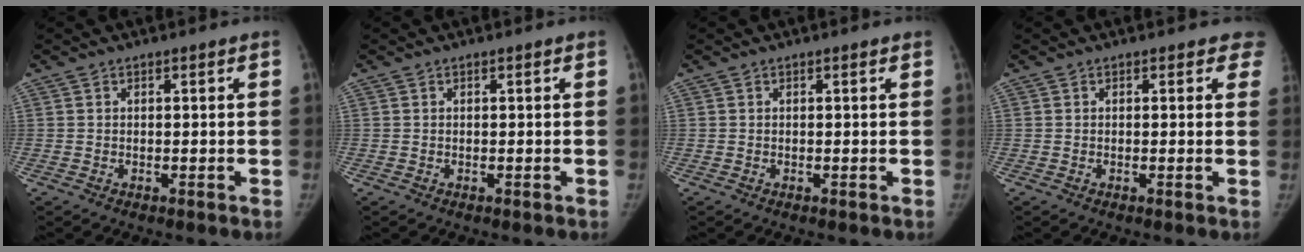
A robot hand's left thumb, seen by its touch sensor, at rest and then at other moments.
{"total": 0.0}
{"total": 0.0}
{"total": 2.5, "force": [1.9, 1.5, 0.6], "torque": [0.026, -0.006, 0.001]}